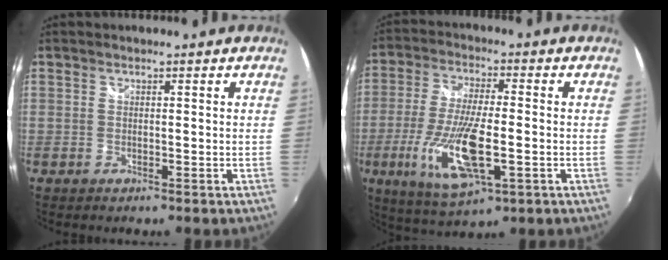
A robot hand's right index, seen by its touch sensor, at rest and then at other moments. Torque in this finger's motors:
{"motor_torque": [1.85, -0.28, 0.77, 0.20]}